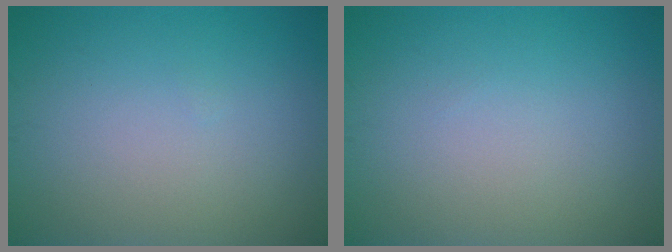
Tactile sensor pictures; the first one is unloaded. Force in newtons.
{"total": 0.0}